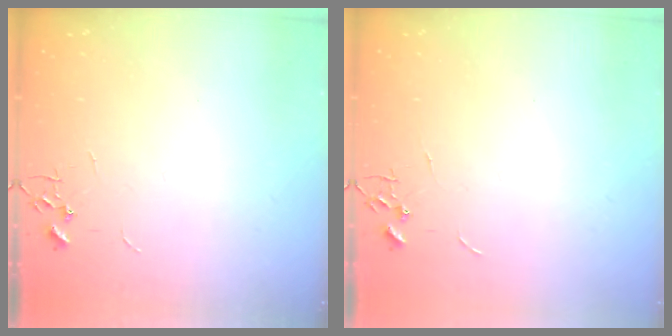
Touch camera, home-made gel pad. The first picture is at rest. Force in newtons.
{"total": 0.0}